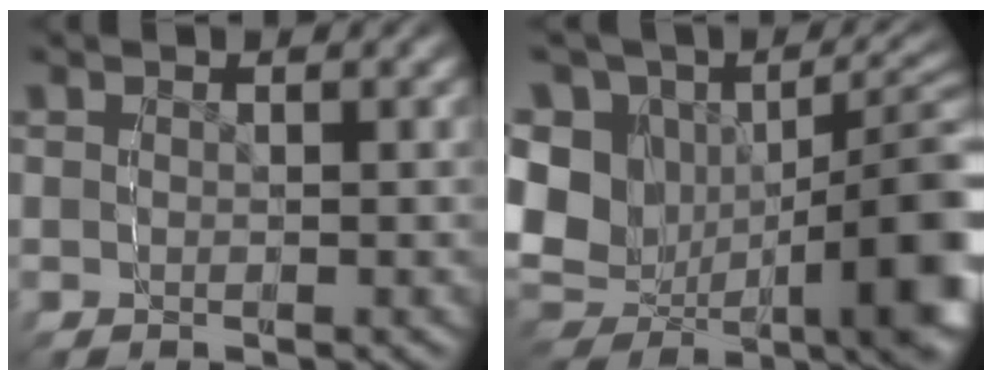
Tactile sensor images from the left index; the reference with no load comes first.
{"total": 14.8, "force": [-0.5, 11.3, 9.6], "torque": [-0.184, -0.014, -0.011]}